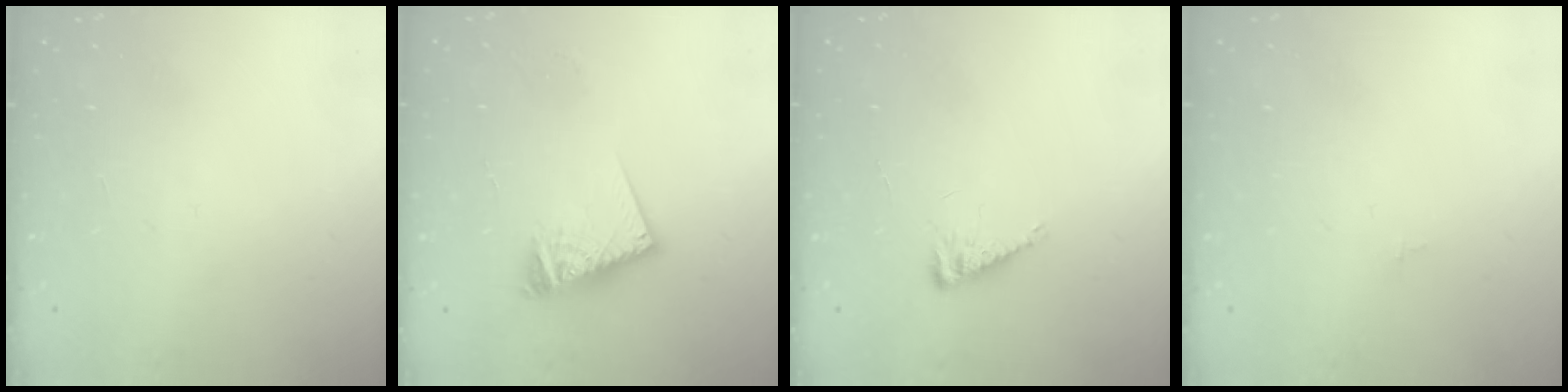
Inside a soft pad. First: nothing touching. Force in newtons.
{"total": 10.1, "press": 10.0, "slide": 1.0}
{"total": 5.1, "press": 5.1, "slide": 0.5}
{"total": 0.0}